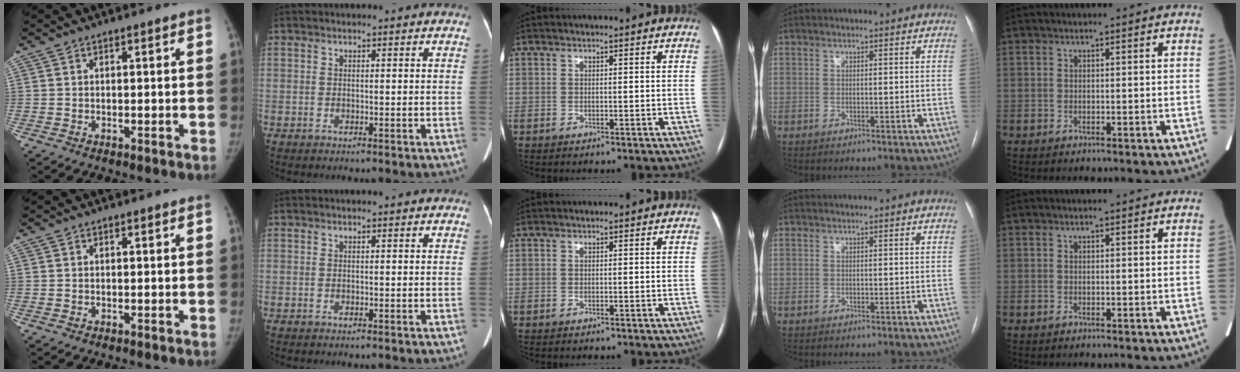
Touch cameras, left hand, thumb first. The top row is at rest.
{}